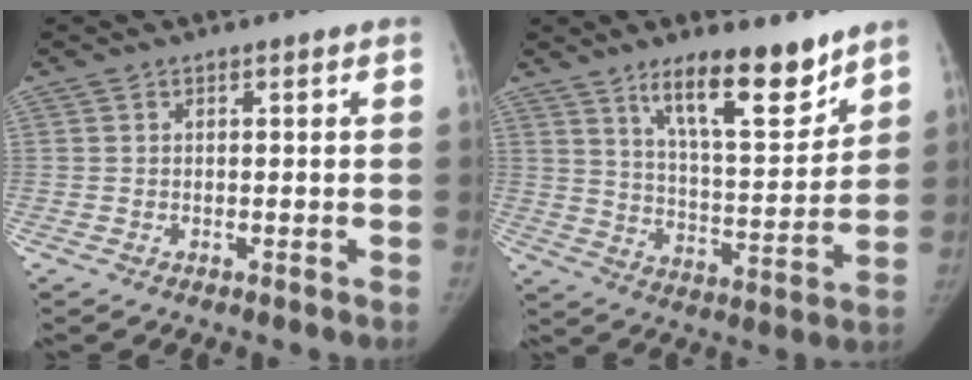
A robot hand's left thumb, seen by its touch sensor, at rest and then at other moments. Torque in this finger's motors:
{"motor_torque": [0.57, -0.14, 1.32, -1.45, 0.33]}